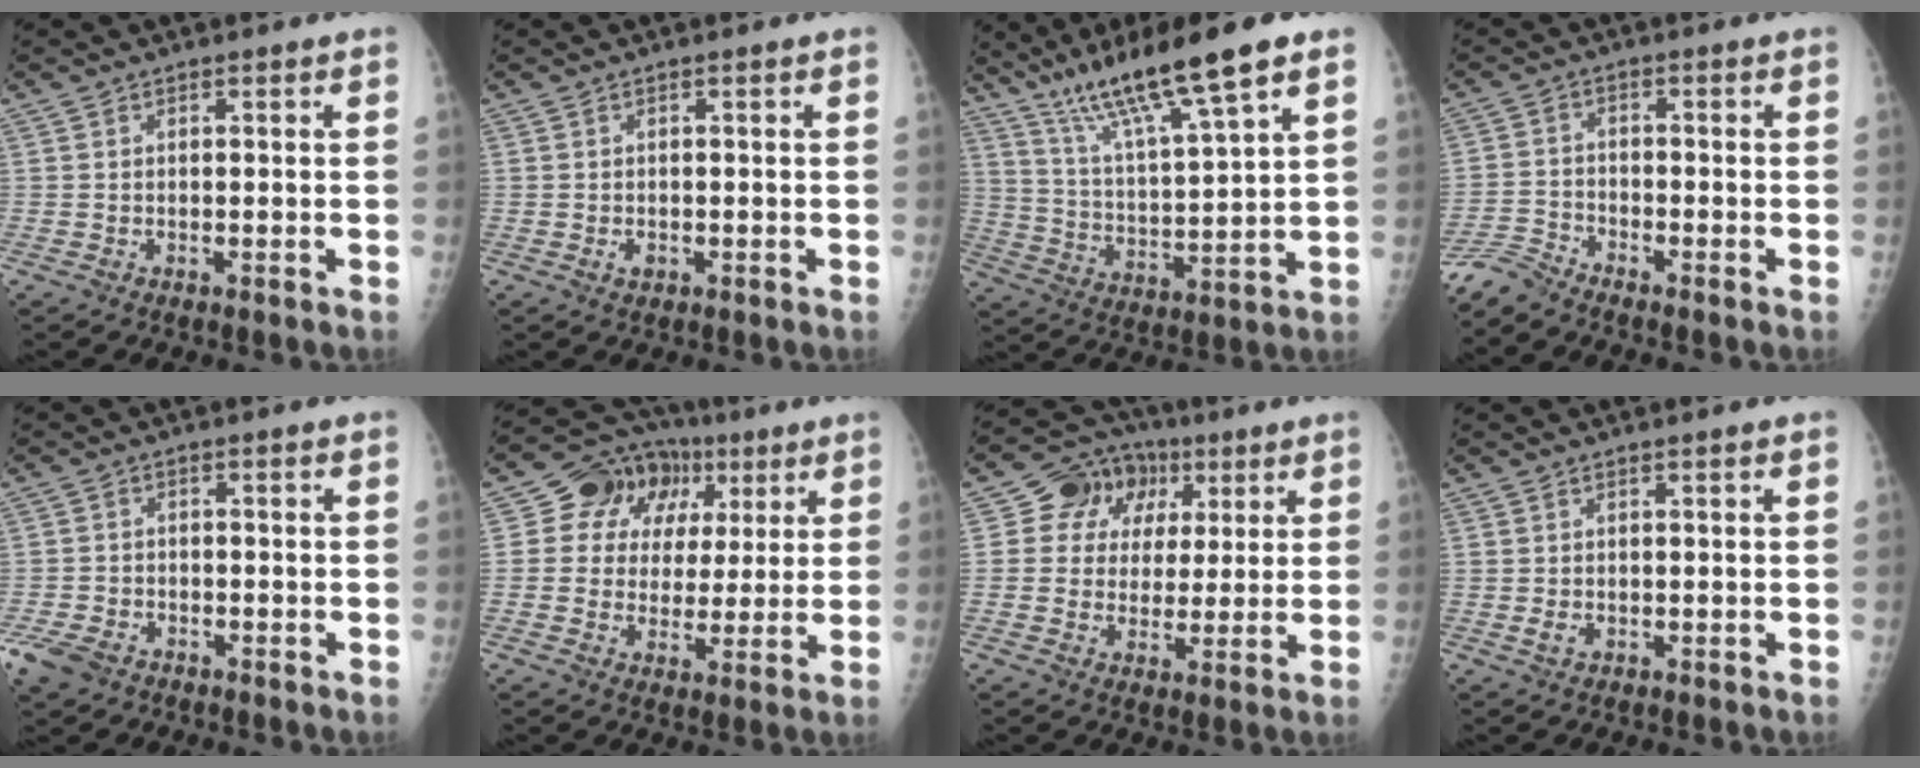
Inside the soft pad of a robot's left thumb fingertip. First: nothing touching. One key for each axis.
{"total": 1.2, "fx": -0.2, "fy": 0.8, "fz": 0.8, "tx": -0.006, "ty": -0.001, "tz": -0.002}
{"total": 17.3, "fx": 11.3, "fy": 2.1, "fz": 12.9, "tx": -0.219, "ty": -0.044, "tz": 0.204}
{"total": 4.0, "fx": -4.0, "fy": -0.2, "fz": -0.2, "tx": -0.007, "ty": 0.002, "tz": -0.088}
{"total": 5.6, "fx": -3.4, "fy": 3.6, "fz": 2.6, "tx": -0.060, "ty": 0.008, "tz": -0.061}
{"total": 13.9, "fx": 4.7, "fy": 11.6, "fz": 6.2, "tx": -0.041, "ty": 0.012, "tz": 0.072}
{"total": 11.6, "fx": 3.8, "fy": 9.9, "fz": 4.6, "tx": -0.025, "ty": 0.003, "tz": 0.056}
{"total": 1.5, "fx": 0.1, "fy": 0.9, "fz": 1.1, "tx": -0.014, "ty": -0.002, "tz": 0.003}